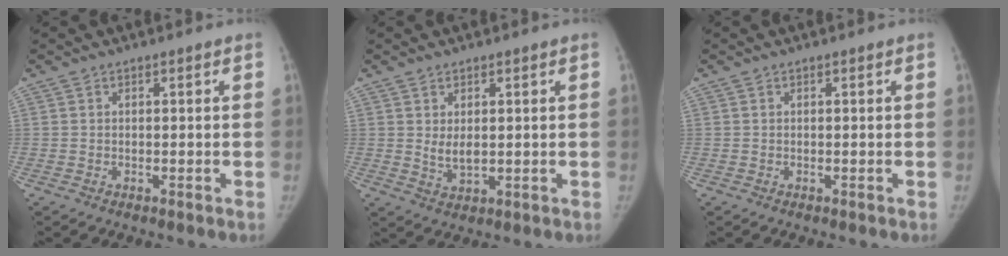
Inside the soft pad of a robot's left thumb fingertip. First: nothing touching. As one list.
[{"total": 3.6, "force": [0.7, 1.8, 3.0], "torque": [-0.049, -0.012, 0.020]}, {"total": 0.0}]